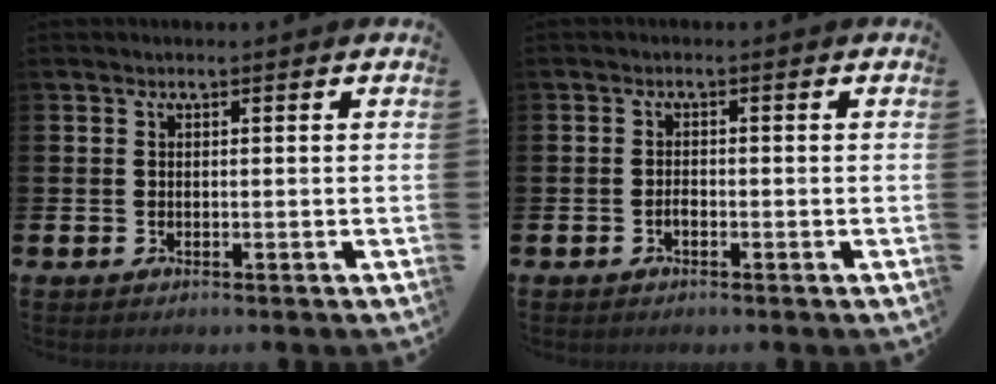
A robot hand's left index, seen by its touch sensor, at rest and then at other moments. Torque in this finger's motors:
{"motor_torque": [0.30, 0.21, 0.00, 0.00]}